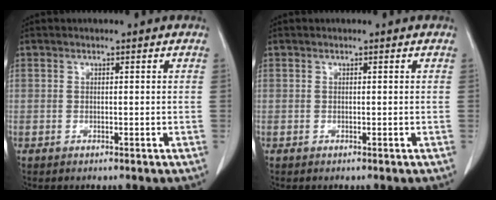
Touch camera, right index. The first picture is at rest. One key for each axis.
{"total": 0.0}